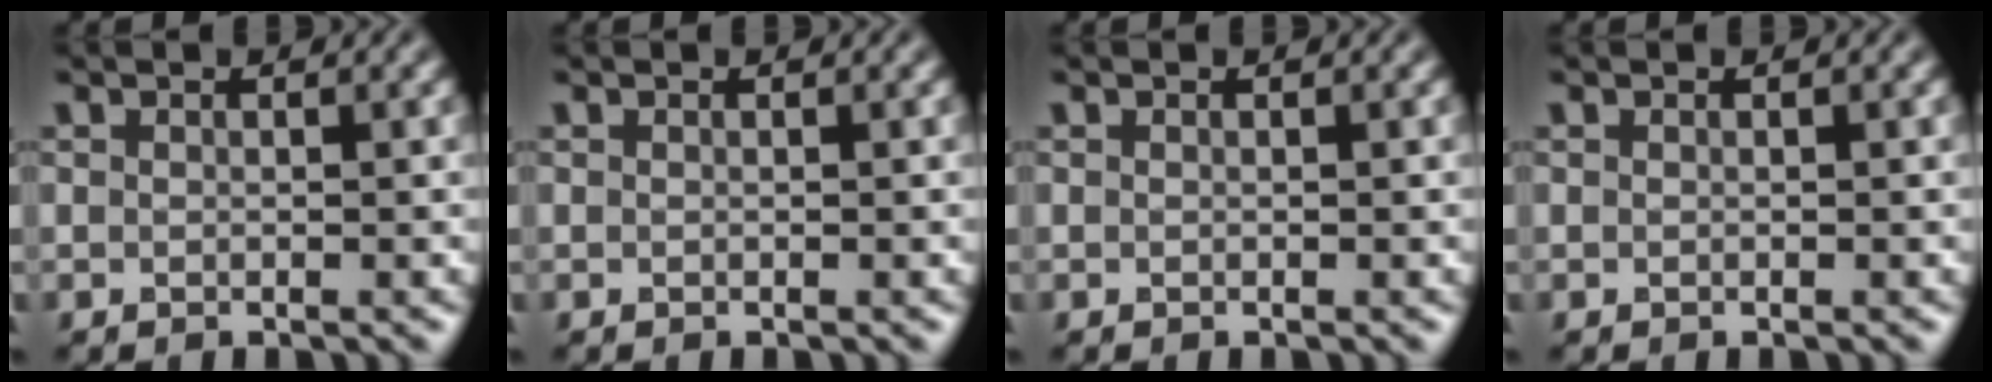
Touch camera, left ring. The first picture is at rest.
{"total": 0.0}
{"total": 0.0}
{"total": 0.0}